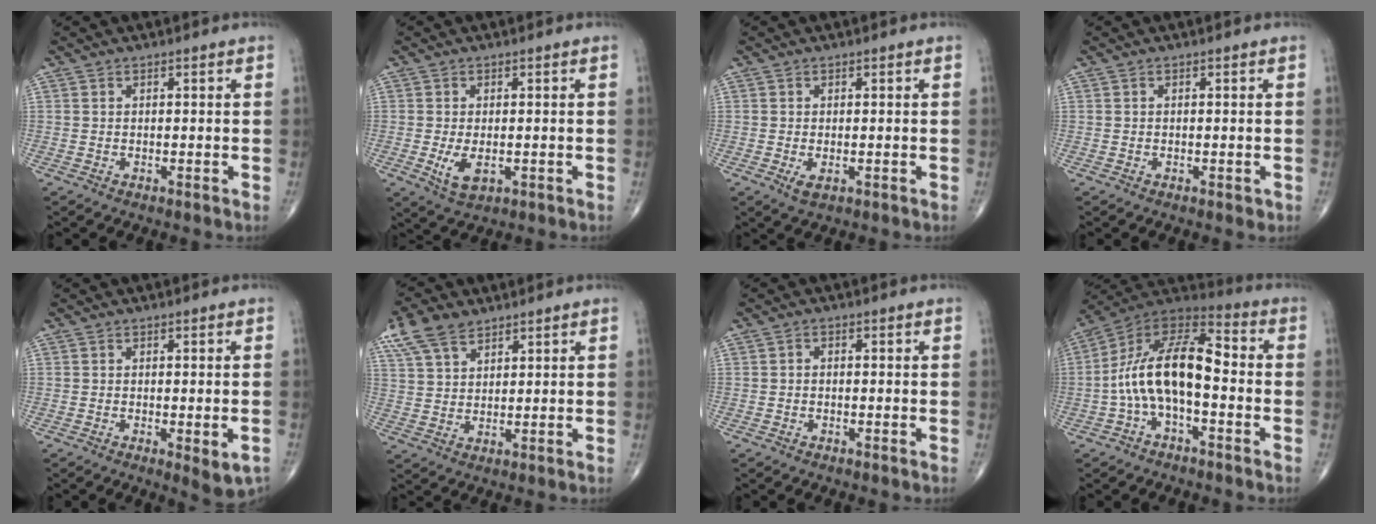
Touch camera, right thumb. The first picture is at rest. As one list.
[{"total": 4.7, "force": [-1.0, 2.5, 3.9], "torque": [-0.072, -0.011, -0.012]}, {"total": 2.1, "force": [-0.6, 1.0, 1.7], "torque": [-0.035, -0.005, -0.009]}, {"total": 0.8, "force": [-0.3, 0.5, 0.6], "torque": [-0.007, -0.001, -0.003]}, {"total": 5.0, "force": [-1.7, 1.6, 4.4], "torque": [-0.054, -0.006, -0.017]}, {"total": 8.6, "force": [5.7, 4.5, 4.5], "torque": [-0.085, -0.005, 0.116]}, {"total": 0.8, "force": [-0.3, 0.6, 0.5], "torque": [-0.004, 0.002, -0.010]}, {"total": 15.5, "force": [-2.2, 7.4, 13.4], "torque": [-0.237, 0.055, -0.050]}]